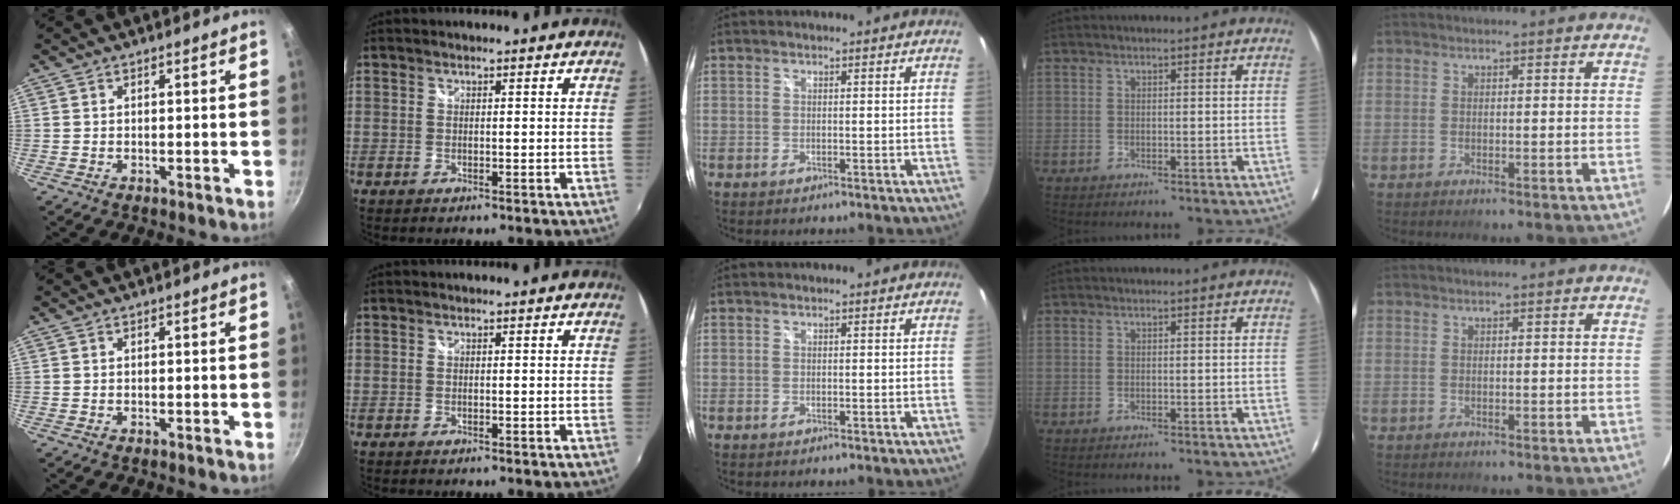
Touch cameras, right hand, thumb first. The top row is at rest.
{}